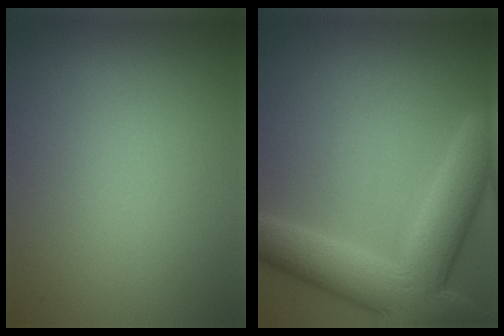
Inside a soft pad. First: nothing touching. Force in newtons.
{"total": 8.9, "press": 8.8, "slide": 0.8}